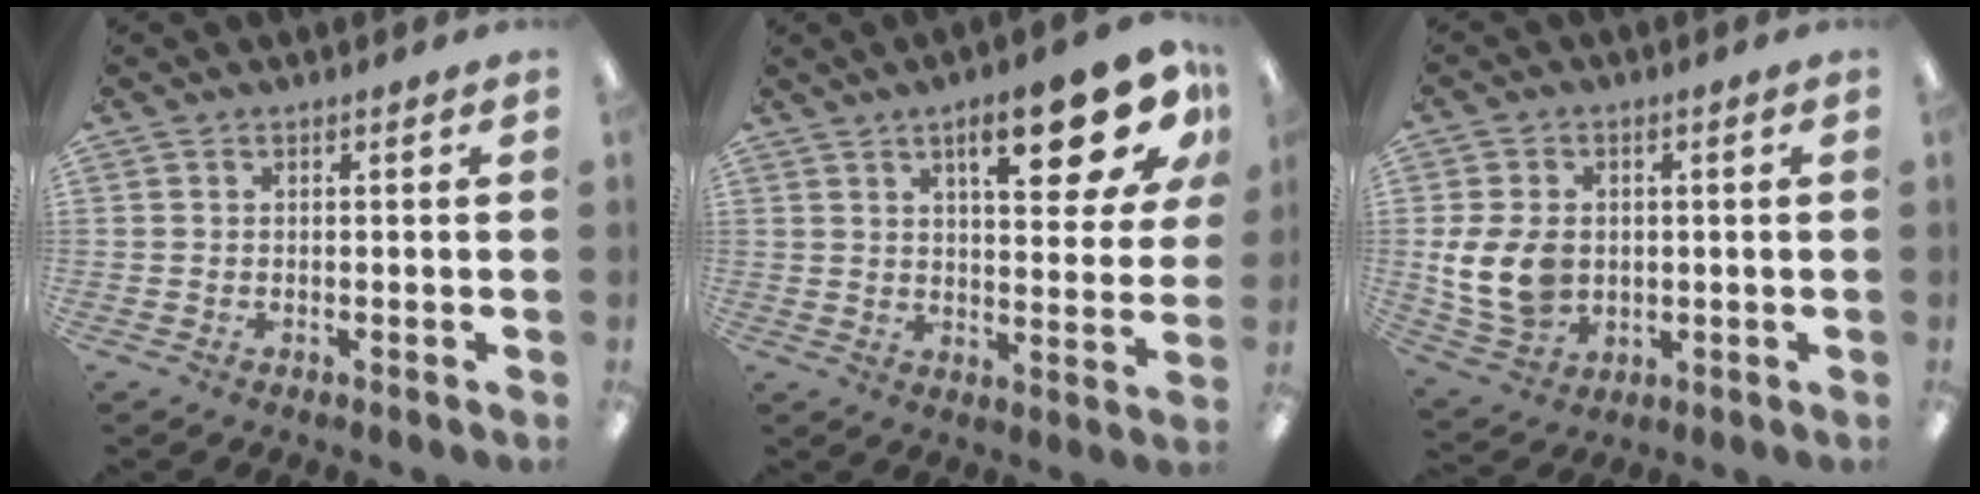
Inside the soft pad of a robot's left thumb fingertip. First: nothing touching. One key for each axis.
{"total": 16.6, "fx": 8.9, "fy": 5.2, "fz": 13.0, "tx": -0.171, "ty": -0.038, "tz": 0.134}
{"total": 11.4, "fx": -0.3, "fy": 8.6, "fz": 7.4, "tx": -0.162, "ty": 0.005, "tz": -0.003}